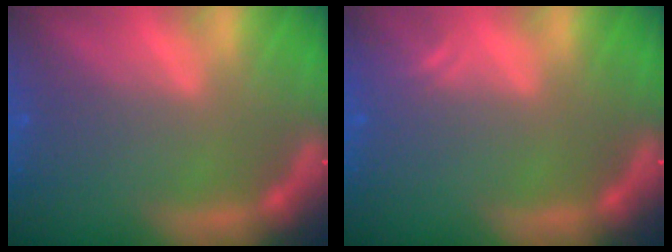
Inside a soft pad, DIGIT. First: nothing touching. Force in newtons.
{"total": 1.5}